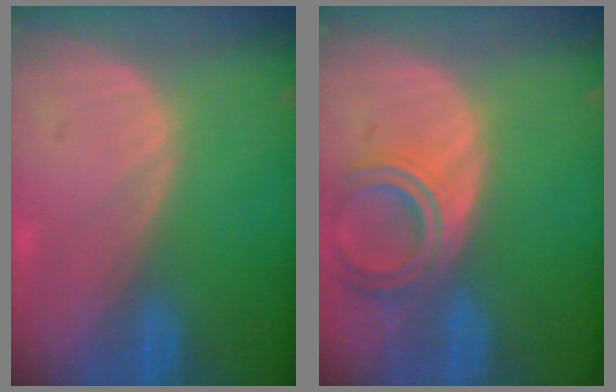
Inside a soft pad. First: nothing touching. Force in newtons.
{"total": 6.3, "press": 5.6, "slide": 2.8}